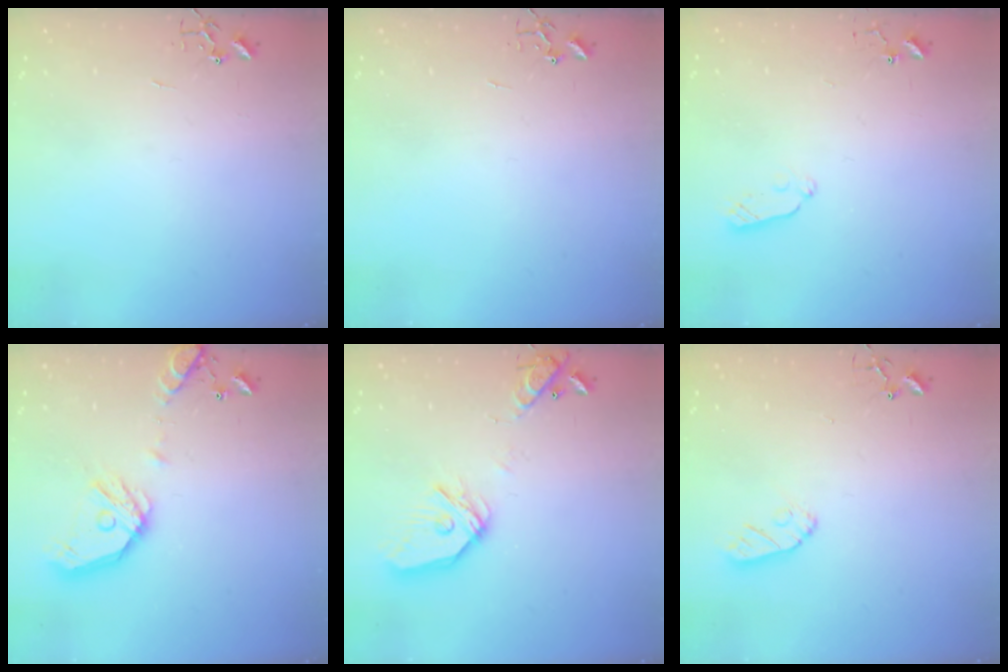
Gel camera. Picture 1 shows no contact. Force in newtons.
{"total": 0.0}
{"total": 3.8, "press": 3.8, "slide": 0.6}
{"total": 15.7, "press": 15.4, "slide": 2.5}
{"total": 15.8, "press": 15.6, "slide": 2.1}
{"total": 7.2, "press": 7.2, "slide": 0.4}